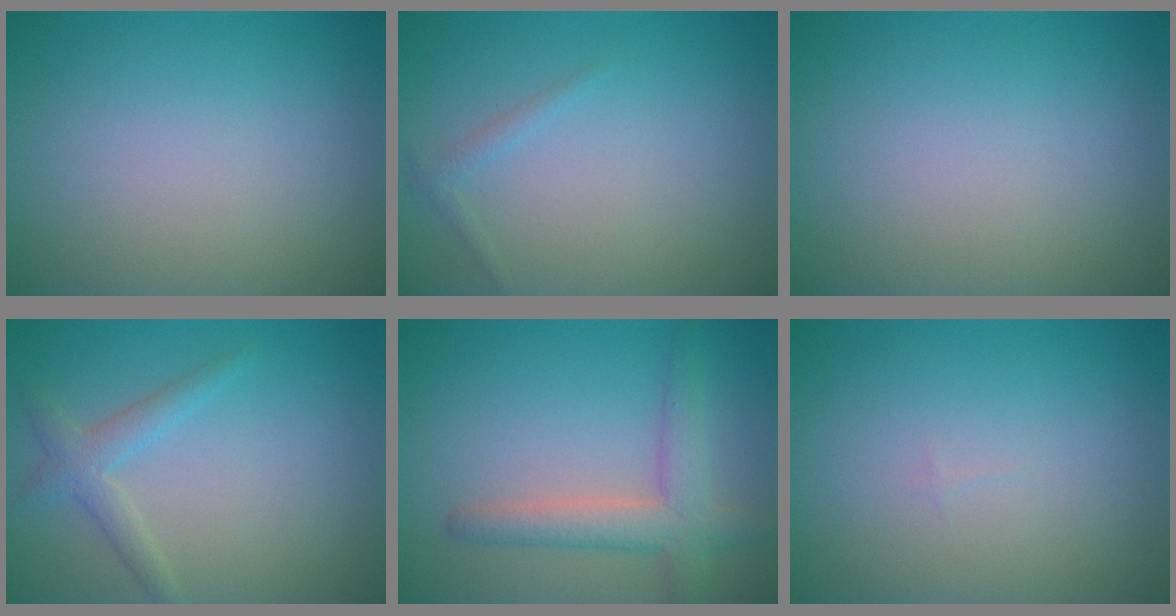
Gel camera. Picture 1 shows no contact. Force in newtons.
{"total": 0.9, "press": 0.9, "slide": 0.1}
{"total": 0.0}
{"total": 3.3, "press": 3.3, "slide": 0.2}
{"total": 4.0, "press": 4.0, "slide": 0.3}
{"total": 0.0}